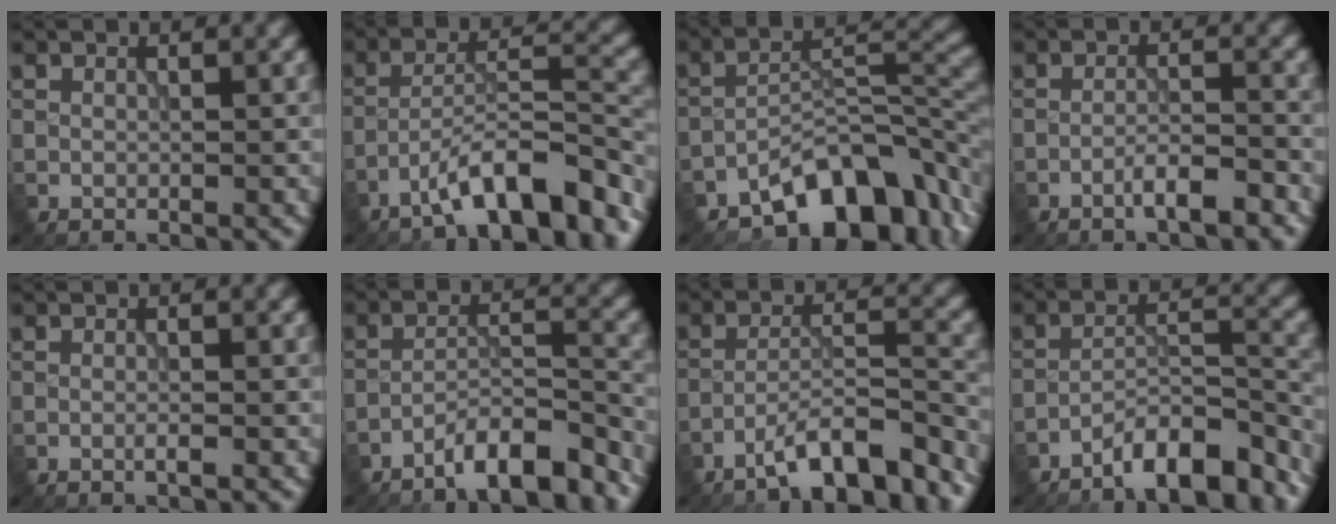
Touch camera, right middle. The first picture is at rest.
{"total": 8.7, "force": [-6.0, 1.8, 6.1], "torque": [-0.095, 0.015, -0.098]}
{"total": 8.8, "force": [-5.9, 3.6, 5.5], "torque": [-0.067, 0.010, -0.107]}
{"total": 3.2, "force": [-2.1, 0.4, 2.3], "torque": [-0.036, 0.011, -0.041]}
{"total": 0.8, "force": [-0.3, 0.1, 0.7], "torque": [-0.011, -0.001, -0.009]}
{"total": 6.6, "force": [-5.4, 1.3, 3.6], "torque": [-0.051, 0.007, -0.090]}
{"total": 7.3, "force": [-5.6, 1.4, 4.5], "torque": [-0.063, 0.010, -0.094]}
{"total": 7.4, "force": [-6.1, 1.6, 3.9], "torque": [-0.056, 0.005, -0.102]}